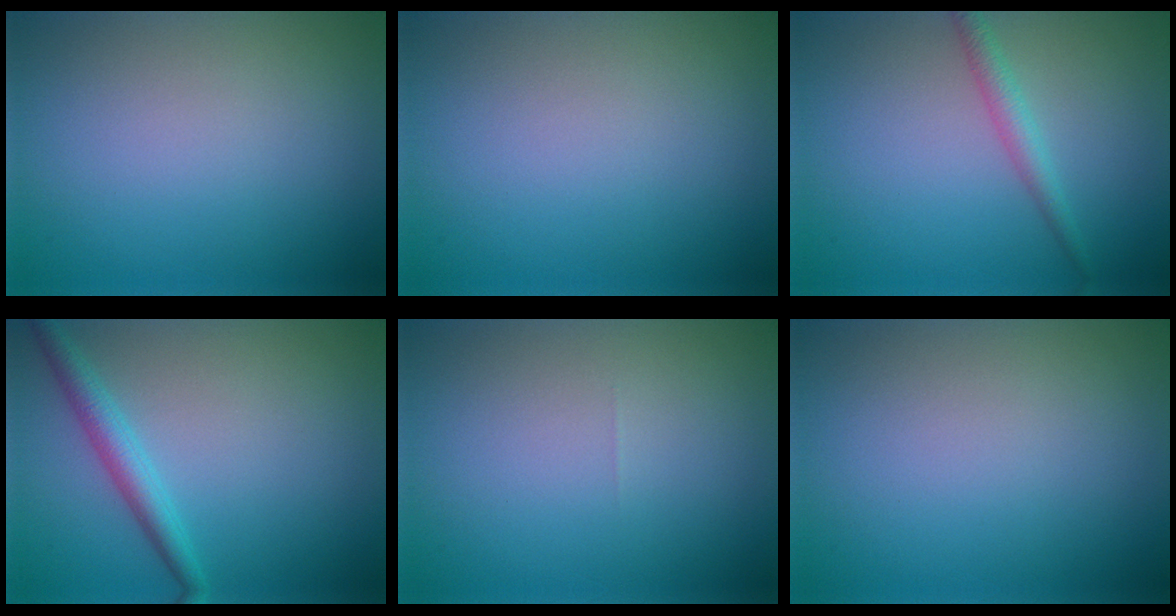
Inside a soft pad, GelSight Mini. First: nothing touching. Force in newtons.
{"total": 0.0}
{"total": 1.9, "press": 1.9, "slide": 0.1}
{"total": 2.7, "press": 2.7, "slide": 0.1}
{"total": 0.0}
{"total": 0.0}